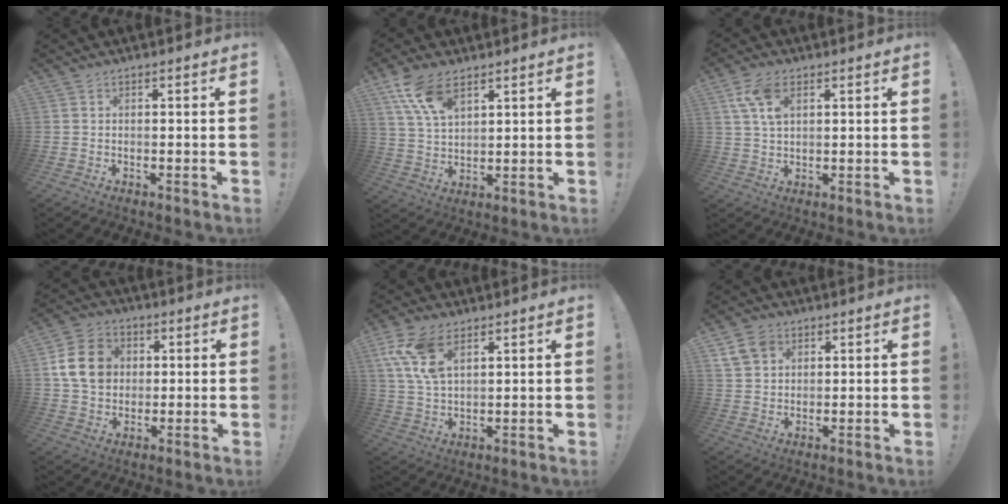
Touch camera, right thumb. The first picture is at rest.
{"total": 10.9, "force": [6.6, 5.3, 6.9], "torque": [-0.130, -0.019, 0.128]}
{"total": 8.1, "force": [3.6, 4.4, 5.8], "torque": [-0.114, -0.009, 0.065]}
{"total": 13.1, "force": [2.3, 11.0, 6.9], "torque": [-0.105, 0.003, 0.049]}
{"total": 11.9, "force": [6.0, 6.4, 8.0], "torque": [-0.159, -0.014, 0.116]}
{"total": 7.4, "force": [4.1, 5.5, 2.9], "torque": [-0.049, -0.014, 0.083]}